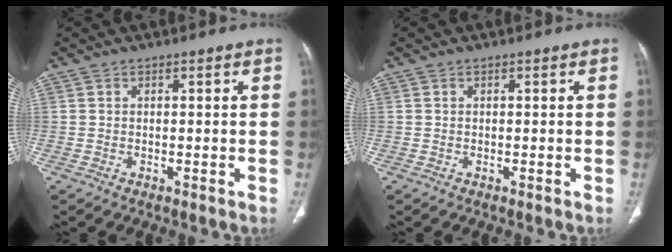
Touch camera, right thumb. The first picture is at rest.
{"total": 0.0}